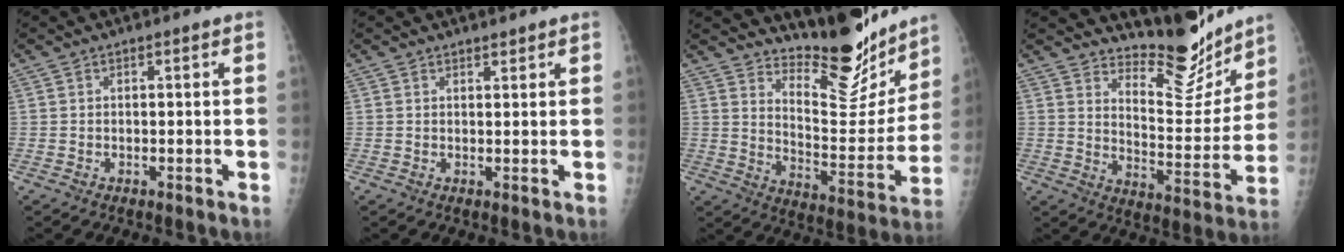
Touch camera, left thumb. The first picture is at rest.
{"total": 1.2, "force": [1.1, 0.3, 0.3], "torque": [-0.001, -0.008, 0.016]}
{"total": 16.7, "force": [14.7, 4.6, 6.2], "torque": [-0.049, -0.127, 0.224]}
{"total": 13.2, "force": [12.2, 3.5, 3.5], "torque": [-0.020, -0.110, 0.189]}